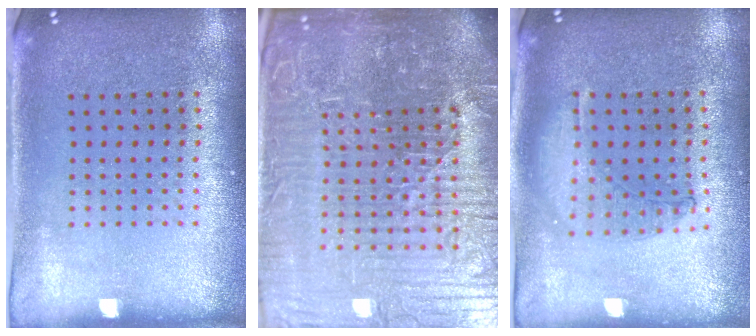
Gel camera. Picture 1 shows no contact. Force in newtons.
{"total": 7.8, "press": 7.0, "slide": 3.5}
{"total": 1.0, "press": 1.0, "slide": 0.3}